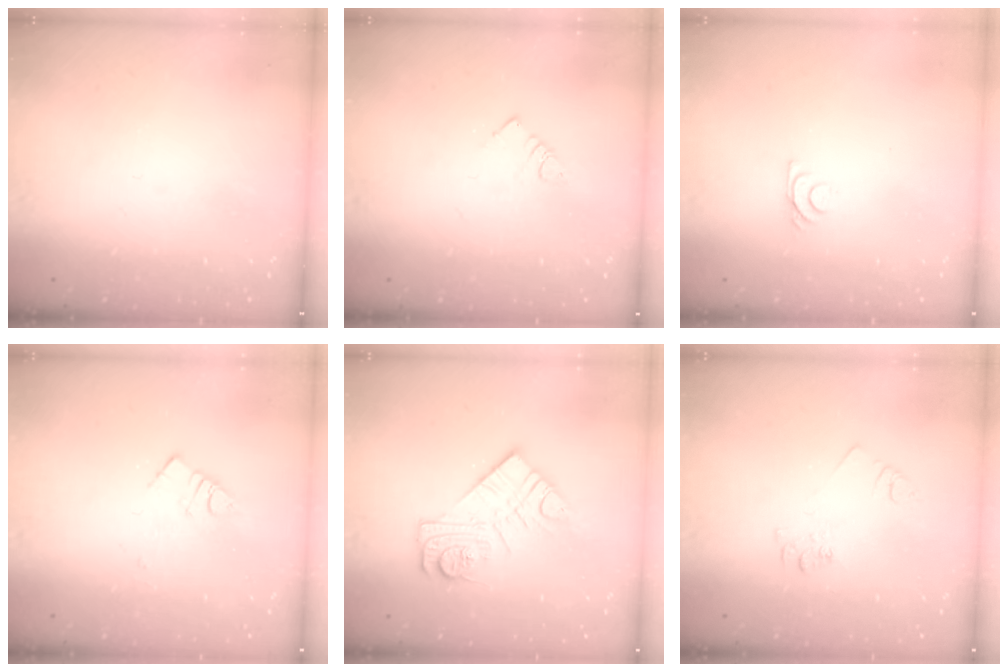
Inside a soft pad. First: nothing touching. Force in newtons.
{"total": 2.9, "press": 2.9, "slide": 0.5}
{"total": 6.2, "press": 6.2, "slide": 0.8}
{"total": 4.8, "press": 4.7, "slide": 0.8}
{"total": 12.3, "press": 12.2, "slide": 0.8}
{"total": 5.5, "press": 5.5, "slide": 0.5}